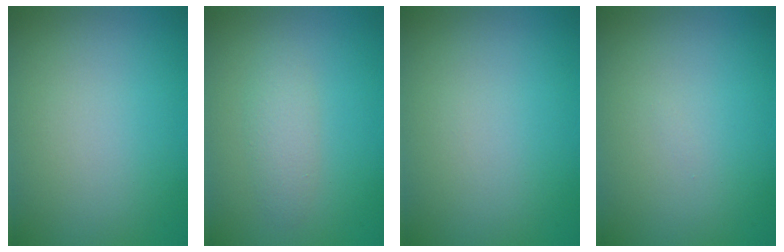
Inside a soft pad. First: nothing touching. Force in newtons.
{"total": 1.9, "press": 1.9, "slide": 0.1}
{"total": 0.0}
{"total": 0.0}